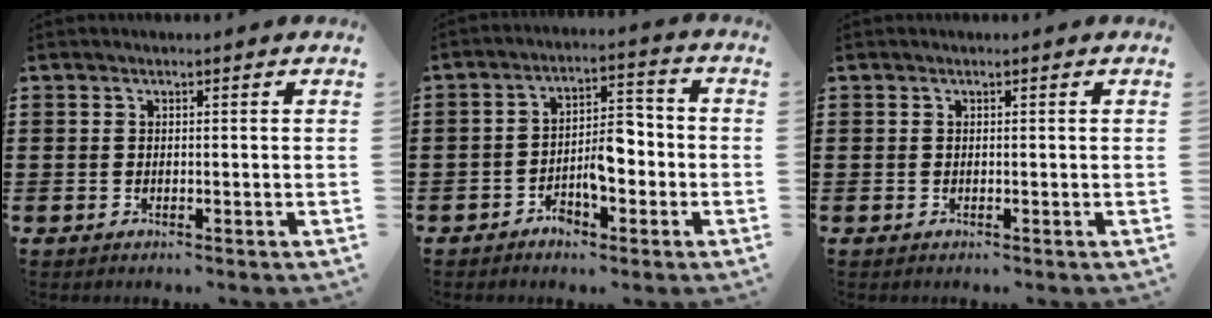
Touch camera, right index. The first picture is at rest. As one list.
[{"total": 6.0, "force": [-2.3, 3.0, 4.6], "torque": [-0.073, 0.008, -0.045]}, {"total": 0.0}]